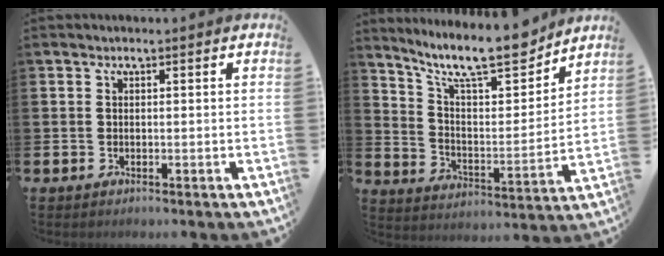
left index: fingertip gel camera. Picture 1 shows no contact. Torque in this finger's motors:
{"motor_torque": [0.19, -0.62, 0.77, 0.21]}